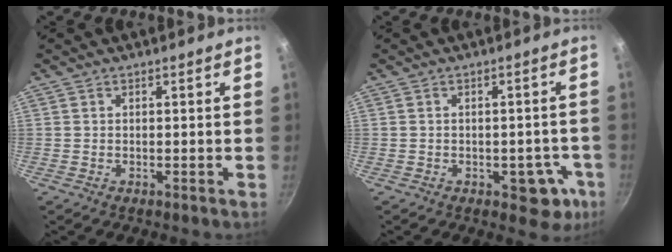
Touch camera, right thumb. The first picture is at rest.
{"total": 7.2, "force": [-2.7, 4.3, 5.0], "torque": [-0.014, 0.026, -0.024]}